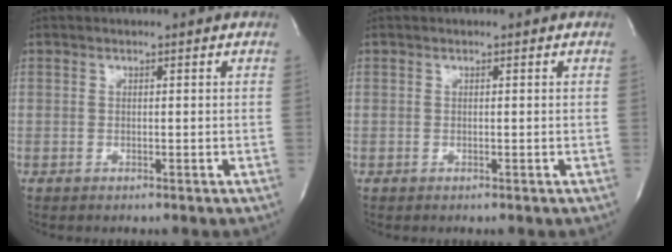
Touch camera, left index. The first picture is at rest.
{"total": 0.0}